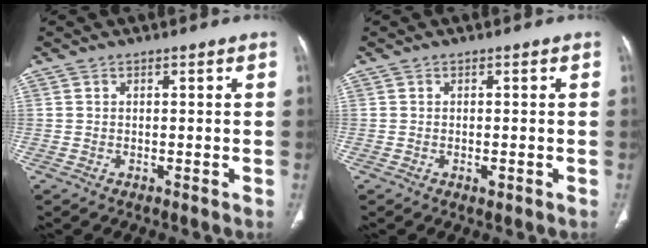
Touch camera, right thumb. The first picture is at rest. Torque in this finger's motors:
{"motor_torque": [0.20, -0.07, -0.11, -0.54, -0.03]}